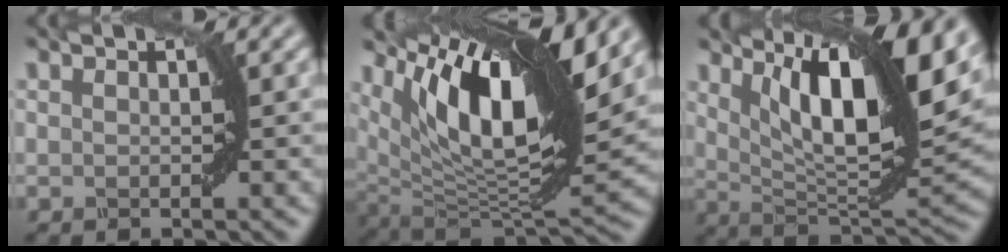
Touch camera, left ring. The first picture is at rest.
{"total": 13.4, "force": [6.6, 4.5, 10.8], "torque": [-0.196, 0.017, 0.122]}
{"total": 12.5, "force": [4.9, 3.6, 10.9], "torque": [-0.162, 0.003, 0.090]}